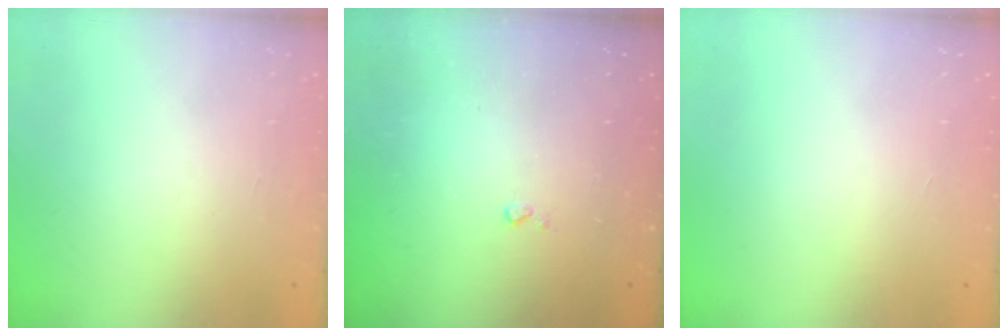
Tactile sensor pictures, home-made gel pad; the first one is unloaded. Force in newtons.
{"total": 3.0, "press": 3.0, "slide": 0.5}
{"total": 0.0}